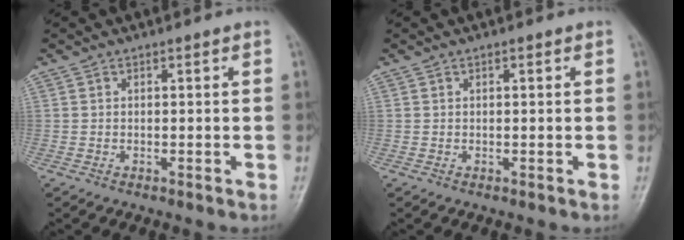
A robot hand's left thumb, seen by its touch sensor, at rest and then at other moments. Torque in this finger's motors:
{"motor_torque": [-0.11, -0.05, -0.19, -0.17, 0.04]}